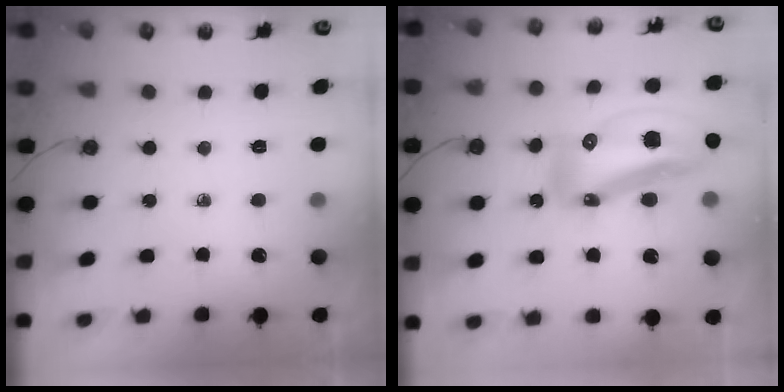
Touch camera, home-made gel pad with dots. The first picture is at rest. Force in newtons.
{"total": 18.9, "press": 18.8, "slide": 2.3}